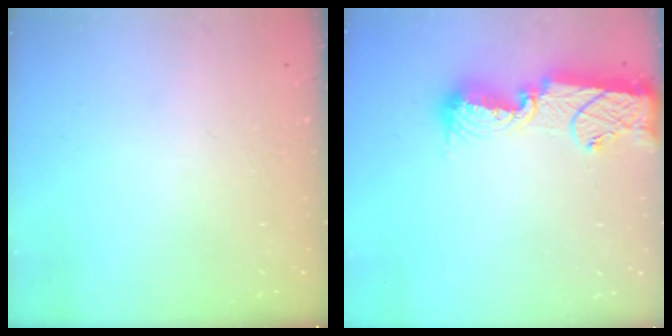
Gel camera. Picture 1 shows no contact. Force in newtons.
{"total": 13.4, "press": 13.2, "slide": 2.3}